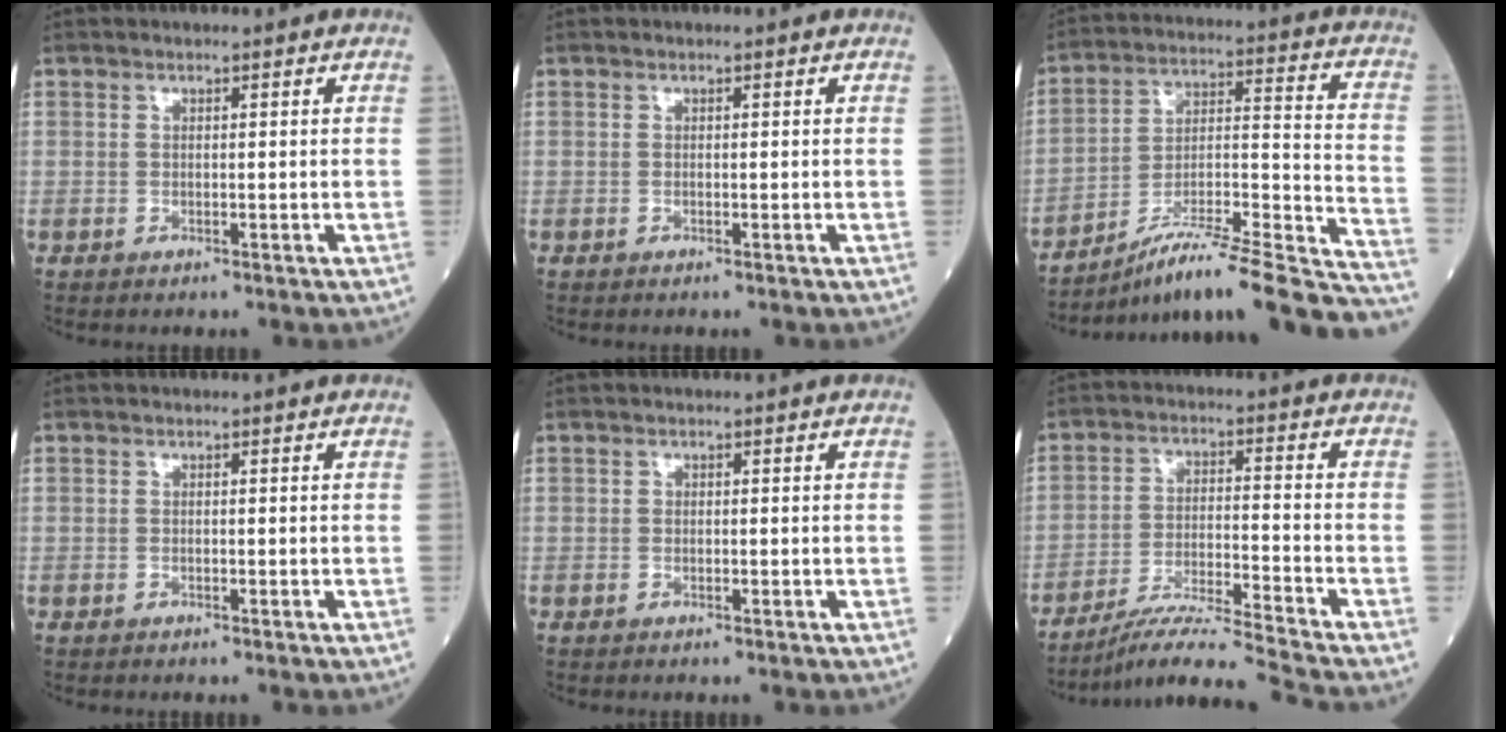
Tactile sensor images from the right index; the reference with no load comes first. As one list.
[{"total": 0.0}, {"total": 25.3, "force": [-21.7, 1.0, 12.9], "torque": [-0.138, 0.007, -0.329]}, {"total": 0.0}, {"total": 0.0}, {"total": 10.8, "force": [-9.7, -2.7, 3.9], "torque": [-0.063, -0.013, -0.173]}]